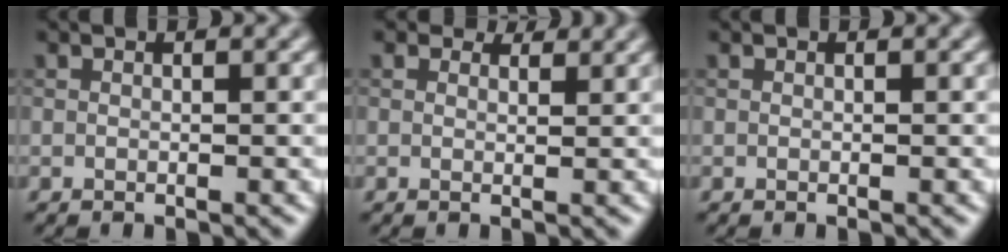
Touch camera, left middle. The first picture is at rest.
{"total": 2.1, "force": [1.8, 1.0, 0.5], "torque": [-0.016, 0.000, 0.007]}
{"total": 0.0}